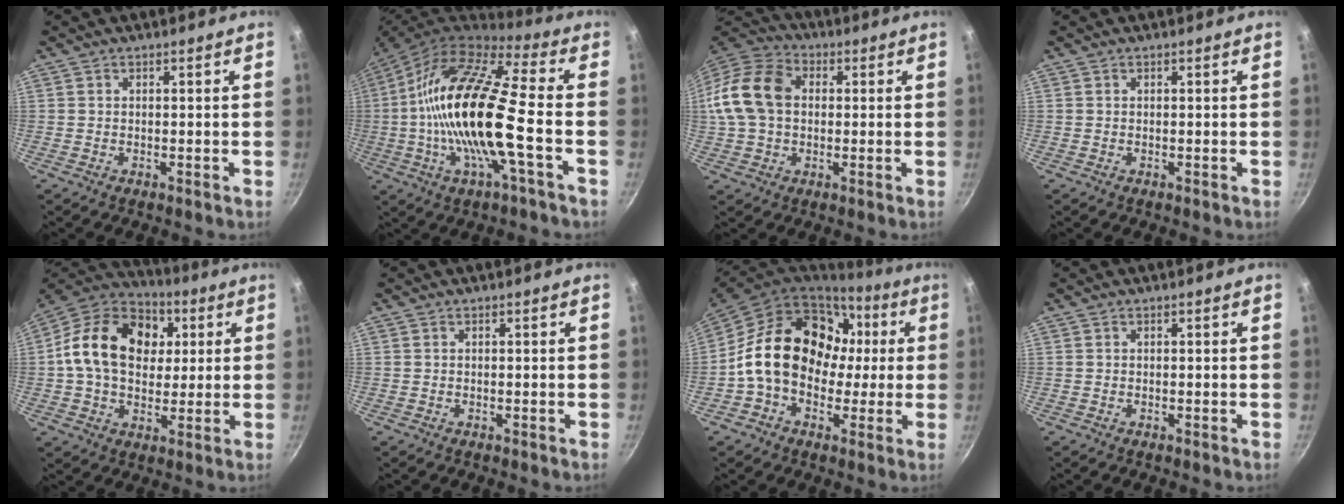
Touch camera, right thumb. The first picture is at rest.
{"total": 21.4, "force": [-2.8, 5.7, 20.5], "torque": [-0.389, 0.033, -0.071]}
{"total": 15.7, "force": [1.4, 11.5, 10.6], "torque": [-0.193, 0.032, 0.010]}
{"total": 0.0}
{"total": 20.5, "force": [3.9, 15.0, 13.4], "torque": [-0.205, 0.017, 0.052]}
{"total": 0.0}
{"total": 20.1, "force": [1.3, 15.5, 12.7], "torque": [-0.179, 0.043, 0.016]}
{"total": 0.0}